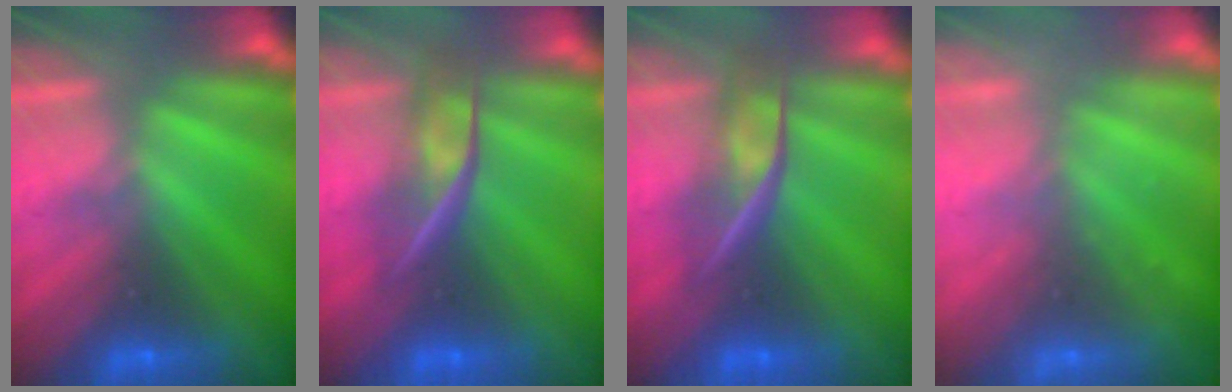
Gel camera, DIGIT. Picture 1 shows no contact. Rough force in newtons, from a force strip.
{"total": 2.4}
{"total": 2.4}
{"total": 2.3}